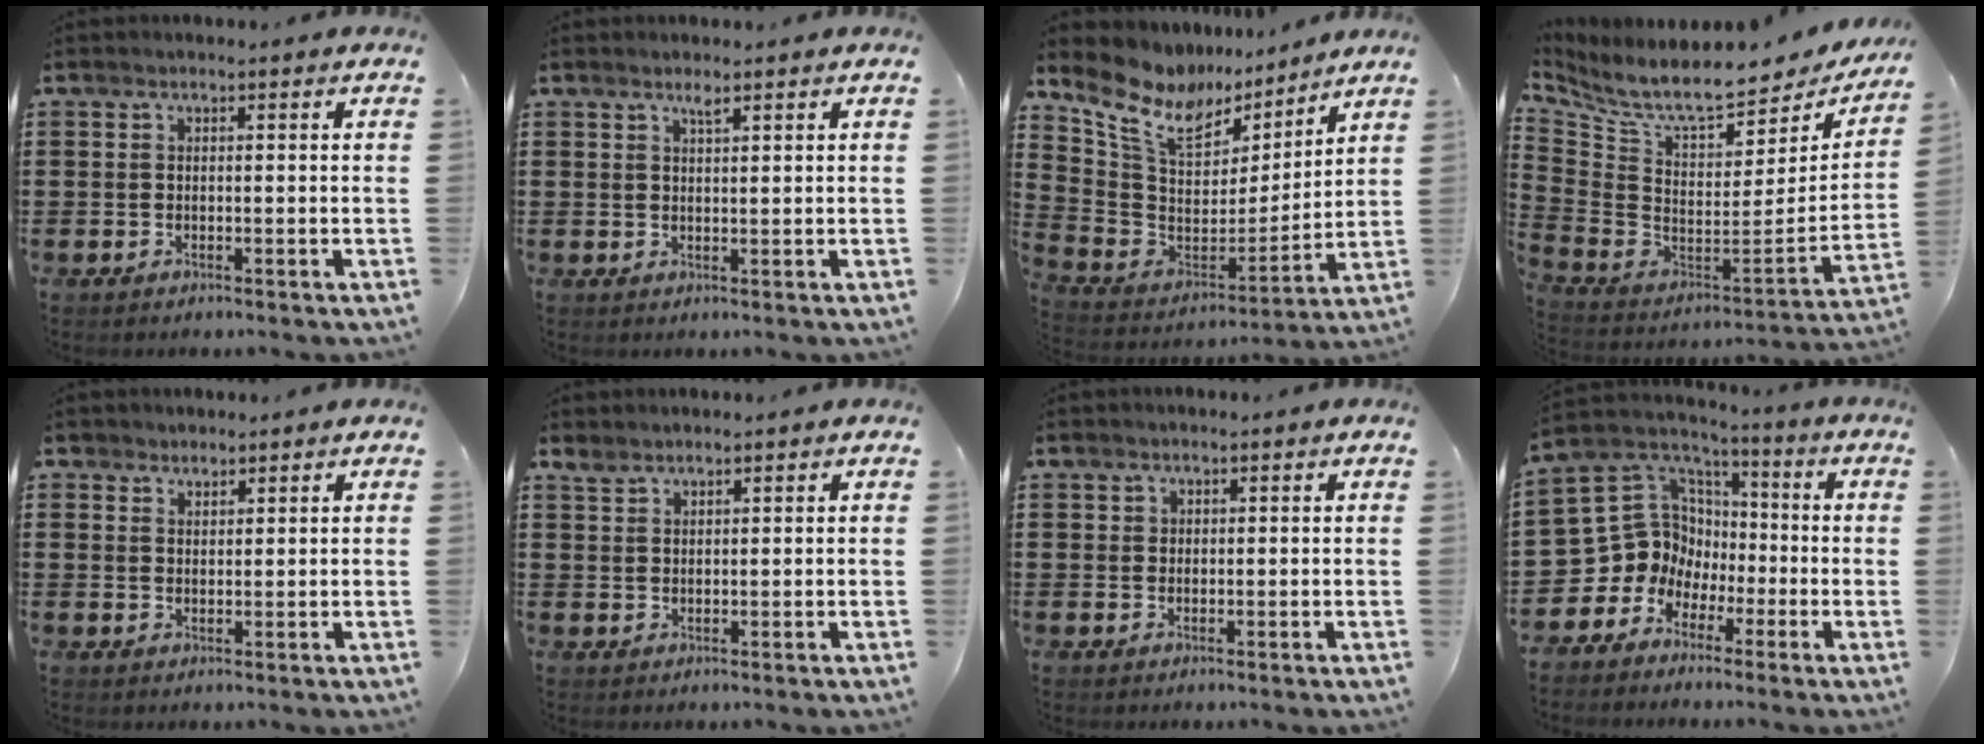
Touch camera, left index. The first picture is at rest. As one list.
[{"total": 1.5, "force": [1.2, 0.2, 0.9], "torque": [-0.020, -0.001, 0.021]}, {"total": 10.3, "force": [7.8, 5.2, 4.3], "torque": [-0.121, -0.048, 0.140]}, {"total": 8.4, "force": [6.9, 1.7, 4.5], "torque": [-0.119, -0.062, 0.119]}, {"total": 1.9, "force": [1.7, 0.8, -0.1], "torque": [-0.003, 0.005, 0.034]}, {"total": 1.9, "force": [1.8, 0.4, 0.3], "torque": [-0.011, -0.001, 0.036]}, {"total": 1.0, "force": [0.7, 0.7, 0.0], "torque": [-0.003, 0.002, 0.015]}, {"total": 9.0, "force": [-1.7, 8.7, 1.4], "torque": [-0.079, -0.014, -0.030]}]